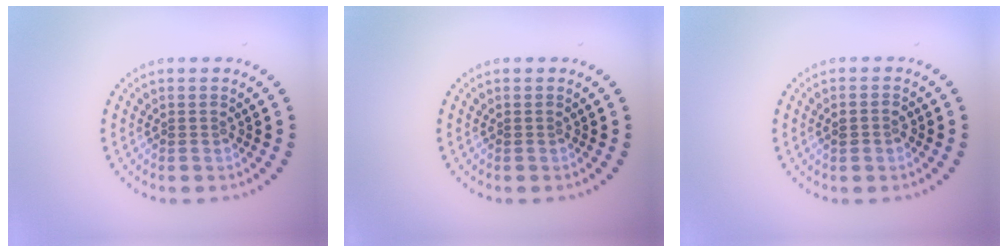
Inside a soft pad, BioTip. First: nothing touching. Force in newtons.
{"total": 0.0}
{"total": 1.5, "press": 1.4, "slide": 0.4}